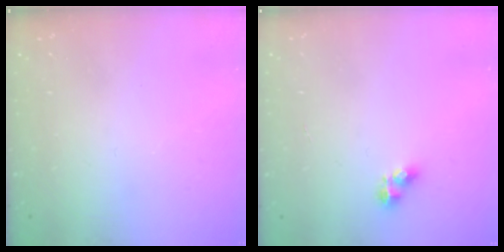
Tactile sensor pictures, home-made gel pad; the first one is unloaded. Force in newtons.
{"total": 6.1, "press": 6.1, "slide": 0.7}